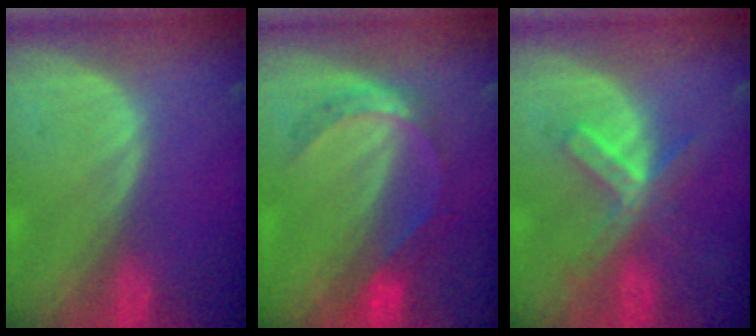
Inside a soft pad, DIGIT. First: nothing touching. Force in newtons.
{"total": 5.6, "press": 5.0, "slide": 2.5}
{"total": 5.5, "press": 5.3, "slide": 1.3}